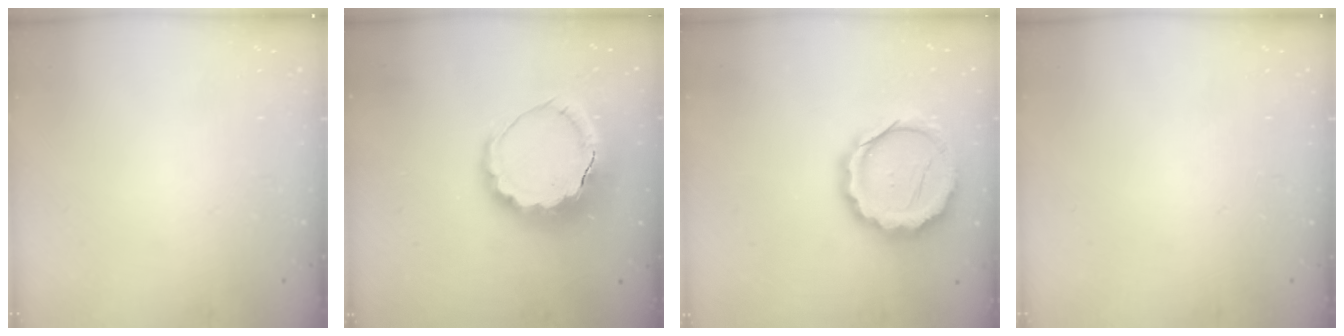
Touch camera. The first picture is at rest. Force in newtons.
{"total": 11.4, "press": 11.2, "slide": 2.1}
{"total": 16.0, "press": 15.7, "slide": 3.1}
{"total": 0.0}